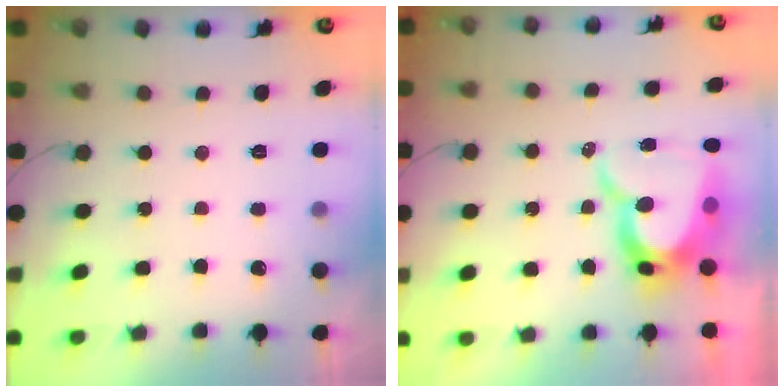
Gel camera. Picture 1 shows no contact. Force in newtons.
{"total": 14.7, "press": 14.6, "slide": 1.4}